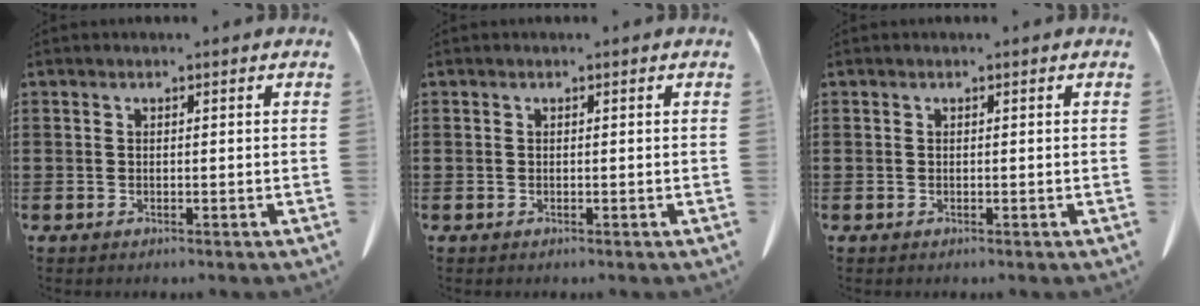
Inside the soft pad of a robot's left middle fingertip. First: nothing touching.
{"total": 0.0}
{"total": 0.0}